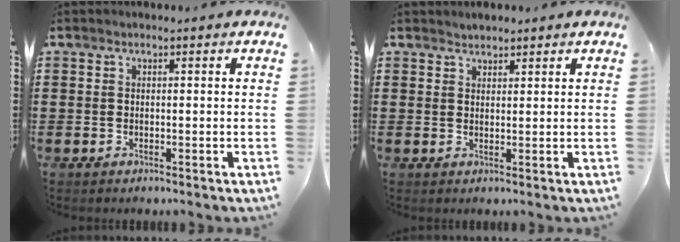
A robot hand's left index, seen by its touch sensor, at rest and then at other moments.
{"total": 1.3, "force": [1.3, 0.2, -0.2], "torque": [0.002, 0.003, 0.026]}